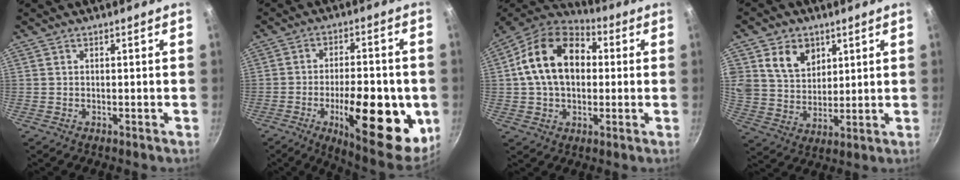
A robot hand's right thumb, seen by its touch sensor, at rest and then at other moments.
{"total": 22.2, "force": [-5.5, 8.7, 19.7], "torque": [-0.243, 0.002, -0.072]}
{"total": 17.6, "force": [2.2, 12.2, 12.4], "torque": [-0.185, 0.031, 0.020]}
{"total": 11.1, "force": [4.8, 8.5, 5.2], "torque": [-0.069, -0.022, 0.093]}